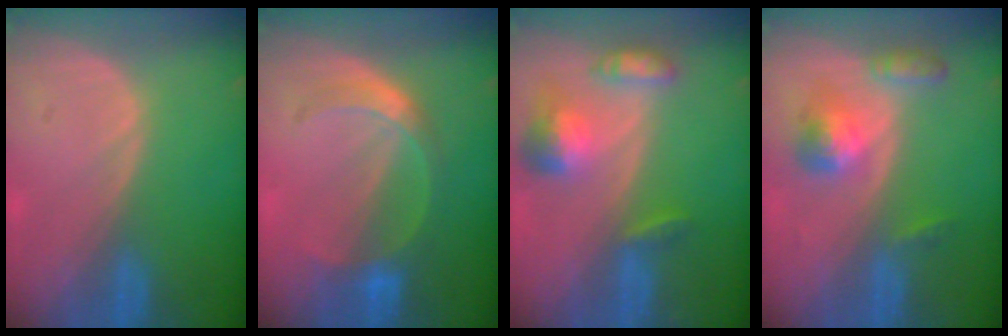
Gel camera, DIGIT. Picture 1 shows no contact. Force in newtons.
{"total": 5.5, "press": 5.2, "slide": 1.8}
{"total": 7.0, "press": 6.6, "slide": 2.5}
{"total": 5.6, "press": 5.1, "slide": 2.3}